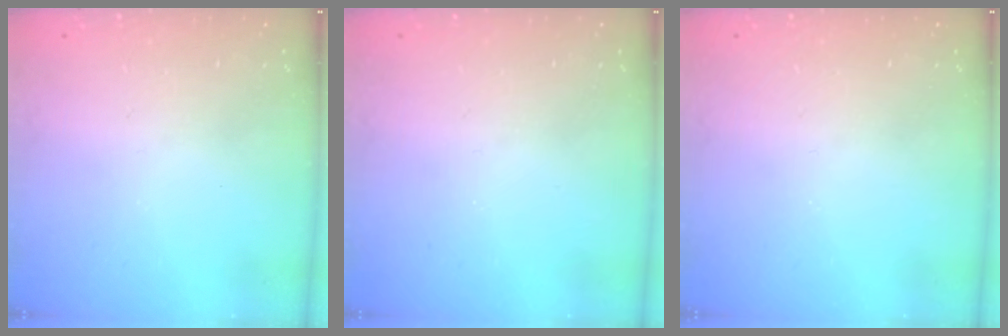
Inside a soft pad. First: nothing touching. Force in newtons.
{"total": 0.0}
{"total": 0.0}